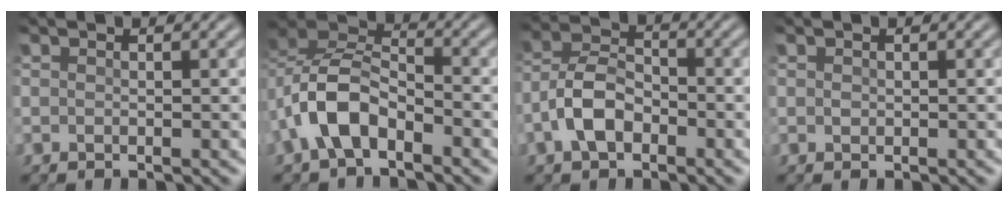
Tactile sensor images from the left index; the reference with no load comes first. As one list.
[{"total": 5.8, "force": [-2.8, 3.0, 4.1], "torque": [-0.084, 0.013, -0.059]}, {"total": 4.6, "force": [-2.1, 2.5, 3.2], "torque": [-0.067, 0.012, -0.045]}, {"total": 1.0, "force": [0.4, 0.8, 0.5], "torque": [0.007, 0.007, -0.008]}]